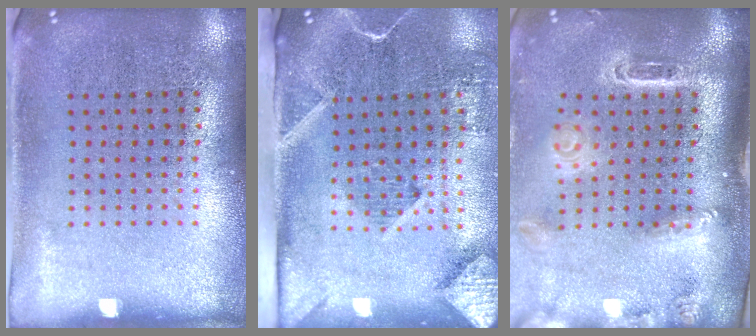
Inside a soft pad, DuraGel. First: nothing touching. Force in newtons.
{"total": 2.8, "press": 2.1, "slide": 1.9}
{"total": 2.9, "press": 2.1, "slide": 2.0}